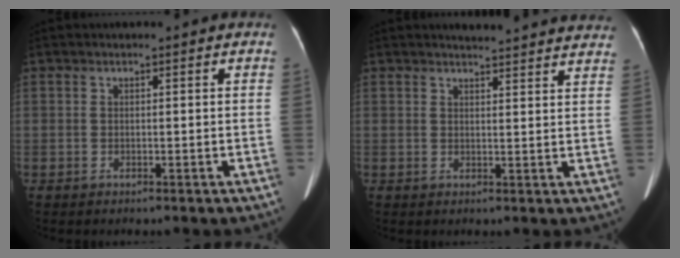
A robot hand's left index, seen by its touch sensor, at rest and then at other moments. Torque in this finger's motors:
{"motor_torque": [0.22, -0.31, 0.00, 0.01]}